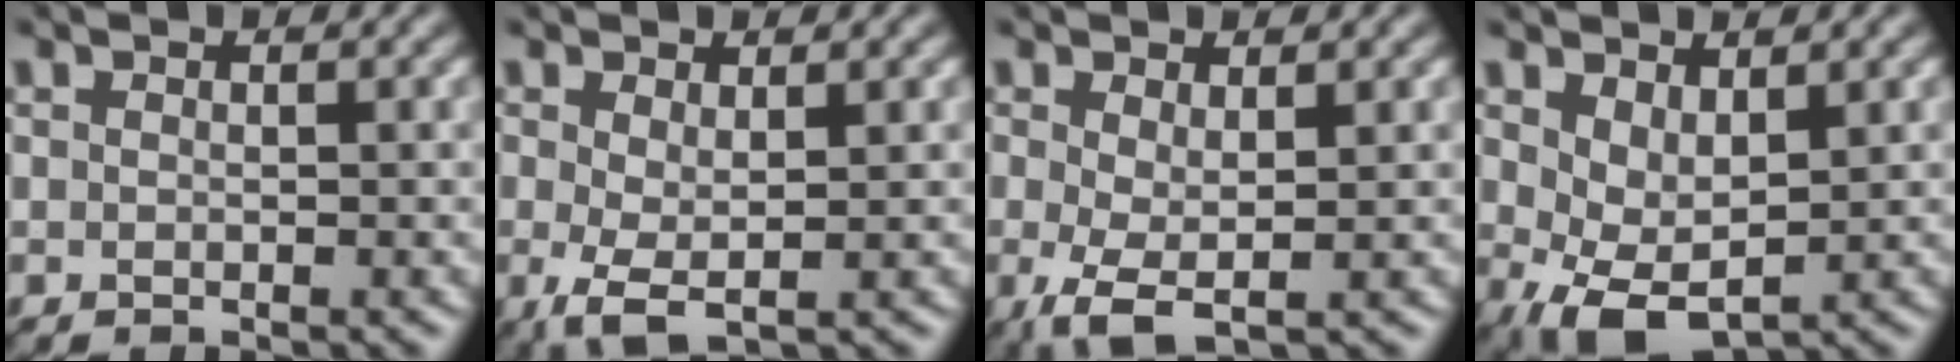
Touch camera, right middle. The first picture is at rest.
{"total": 2.8, "force": [-0.1, 1.0, 2.6], "torque": [-0.062, -0.007, -0.004]}
{"total": 3.2, "force": [-0.2, 1.1, 3.0], "torque": [-0.069, -0.007, -0.006]}
{"total": 4.1, "force": [0.4, 2.2, 3.5], "torque": [-0.080, -0.006, 0.012]}